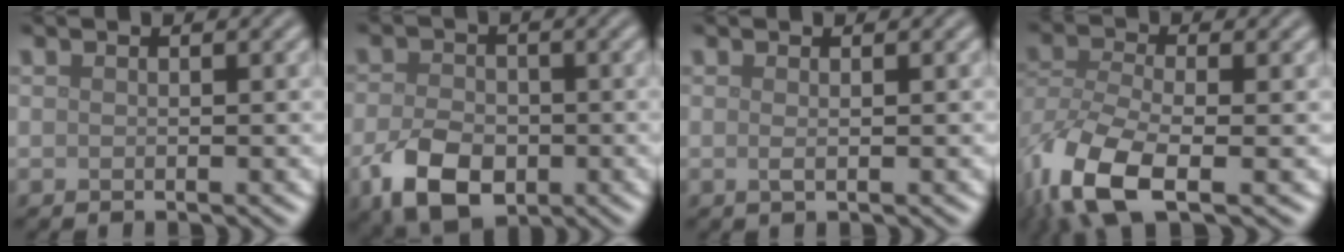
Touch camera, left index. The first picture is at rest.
{"total": 6.4, "force": [-2.4, 4.3, 4.1], "torque": [-0.090, -0.011, -0.047]}
{"total": 0.8, "force": [0.1, 0.3, 0.8], "torque": [-0.013, 0.000, 0.000]}
{"total": 8.9, "force": [-4.5, 3.7, 6.6], "torque": [-0.149, -0.016, -0.097]}